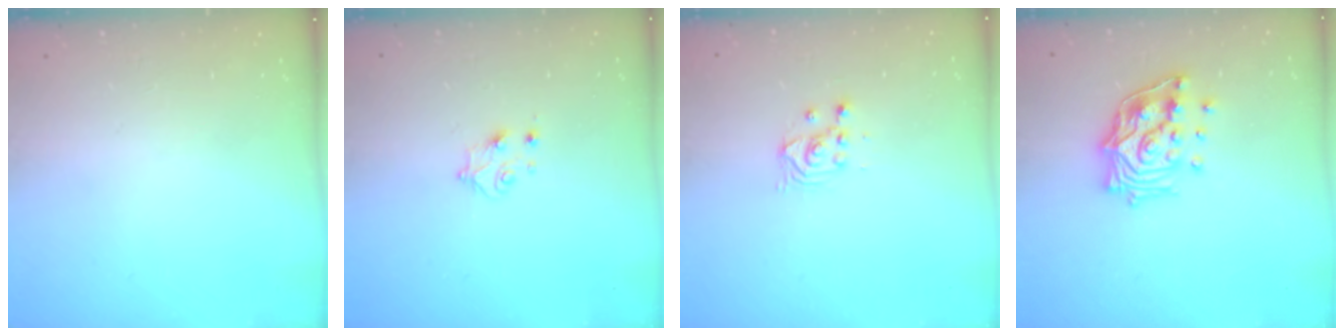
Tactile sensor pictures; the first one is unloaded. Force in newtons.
{"total": 4.4, "press": 4.4, "slide": 0.5}
{"total": 2.5, "press": 2.5, "slide": 0.2}
{"total": 15.8, "press": 15.7, "slide": 1.6}